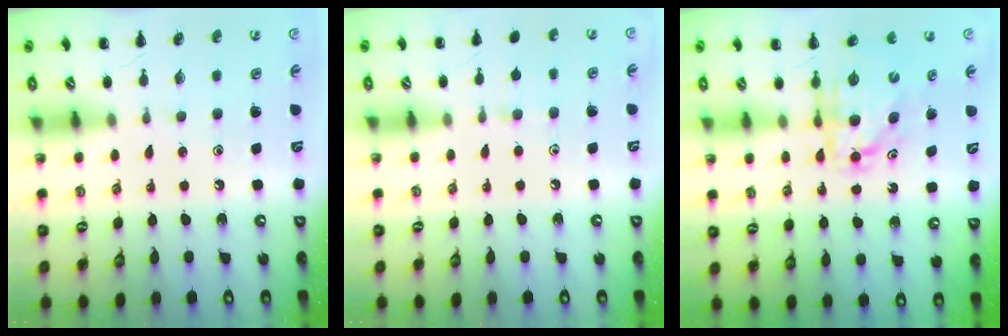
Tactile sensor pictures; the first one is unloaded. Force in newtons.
{"total": 5.5, "press": 5.1, "slide": 2.0}
{"total": 6.6, "press": 6.5, "slide": 1.1}